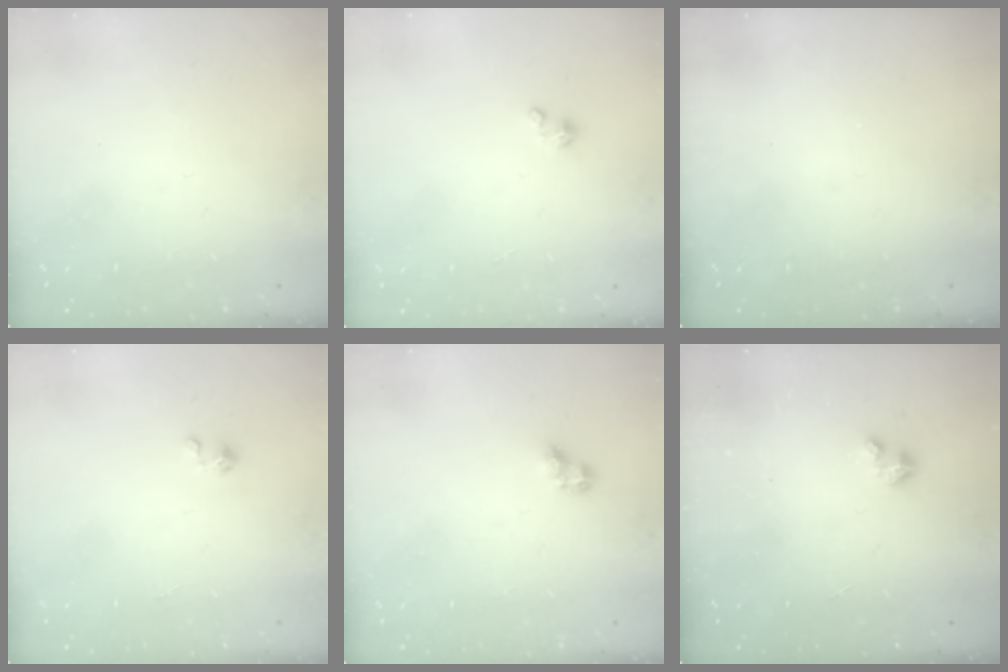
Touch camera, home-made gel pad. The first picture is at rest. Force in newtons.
{"total": 1.4, "press": 1.3, "slide": 0.3}
{"total": 0.0}
{"total": 0.9, "press": 0.9, "slide": 0.1}
{"total": 3.9, "press": 3.9, "slide": 0.4}
{"total": 1.8, "press": 1.8, "slide": 0.2}